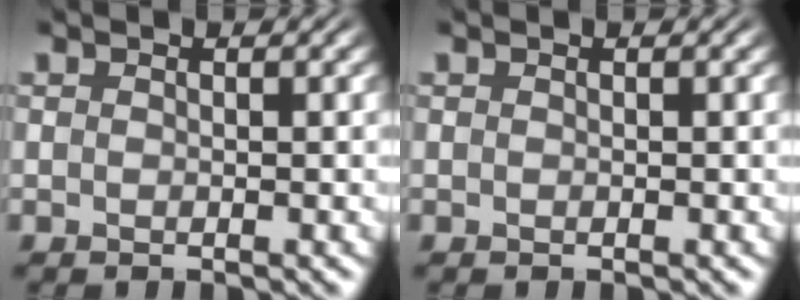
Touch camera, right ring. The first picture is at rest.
{"total": 0.0}